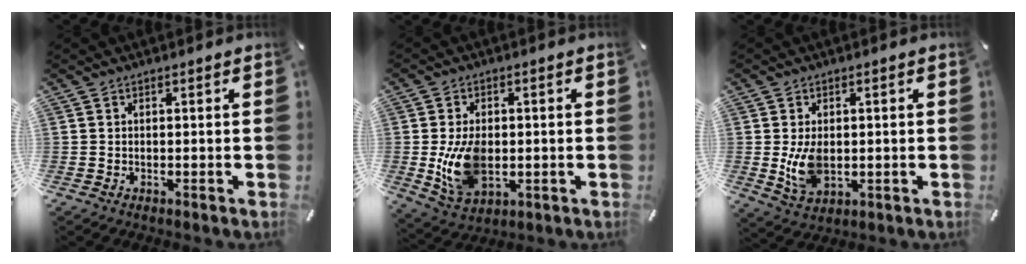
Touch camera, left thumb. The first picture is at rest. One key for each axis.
{"total": 10.8, "fx": -1.0, "fy": 7.1, "fz": 8.1, "tx": -0.164, "ty": -0.005, "tz": -0.017}
{"total": 7.1, "fx": -0.2, "fy": 4.6, "fz": 5.4, "tx": -0.113, "ty": -0.008, "tz": -0.009}